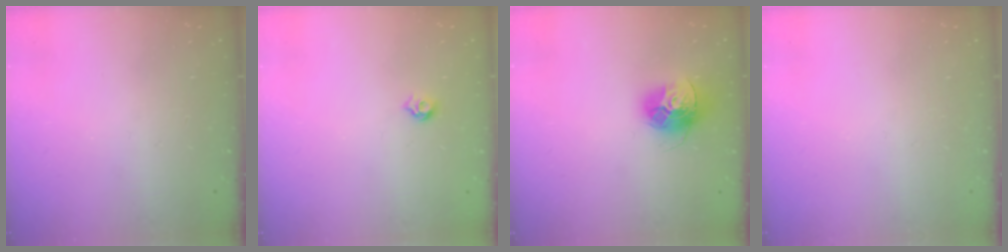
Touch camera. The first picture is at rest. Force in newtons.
{"total": 5.0, "press": 4.9, "slide": 0.8}
{"total": 15.2, "press": 15.2, "slide": 1.4}
{"total": 0.0}